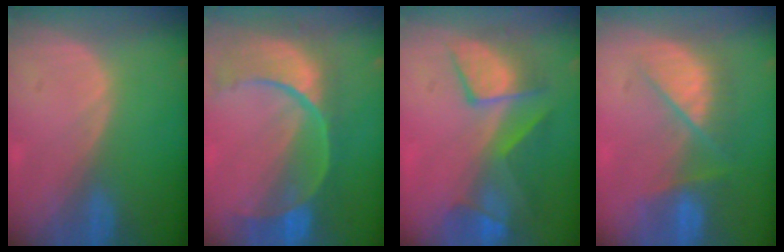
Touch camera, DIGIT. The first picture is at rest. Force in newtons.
{"total": 12.1, "press": 9.8, "slide": 7.2}
{"total": 8.4, "press": 8.1, "slide": 2.2}
{"total": 7.4, "press": 7.4, "slide": 0.5}